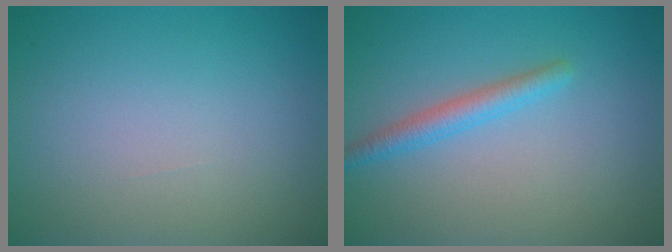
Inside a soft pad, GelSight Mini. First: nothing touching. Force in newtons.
{"total": 2.2, "press": 2.2, "slide": 0.1}